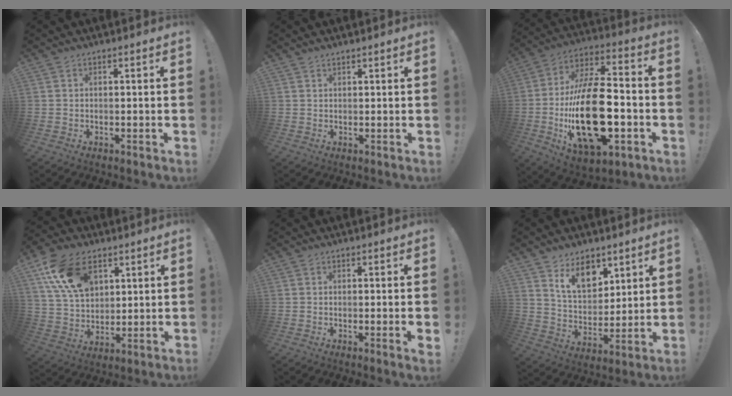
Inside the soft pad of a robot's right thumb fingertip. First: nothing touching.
{"total": 0.9, "force": [0.9, -0.1, 0.2], "torque": [-0.004, -0.004, 0.017]}
{"total": 28.5, "force": [-5.7, 14.0, 24.1], "torque": [-0.457, 0.026, -0.088]}
{"total": 17.3, "force": [8.3, 11.1, 10.4], "torque": [-0.194, -0.027, 0.158]}
{"total": 1.7, "force": [-0.1, -0.5, 1.6], "torque": [-0.027, -0.003, -0.004]}
{"total": 12.5, "force": [8.1, 7.7, 5.6], "torque": [-0.086, -0.046, 0.155]}